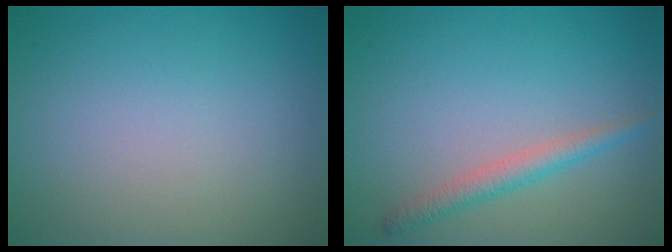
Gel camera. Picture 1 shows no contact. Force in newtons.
{"total": 2.0, "press": 2.0, "slide": 0.0}